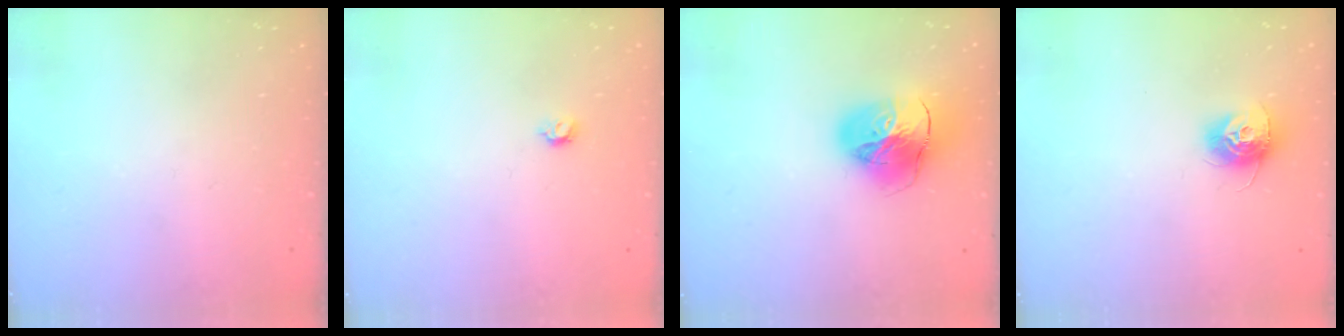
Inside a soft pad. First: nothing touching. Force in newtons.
{"total": 3.6, "press": 3.6, "slide": 0.7}
{"total": 17.8, "press": 17.7, "slide": 2.1}
{"total": 10.2, "press": 10.2, "slide": 0.4}